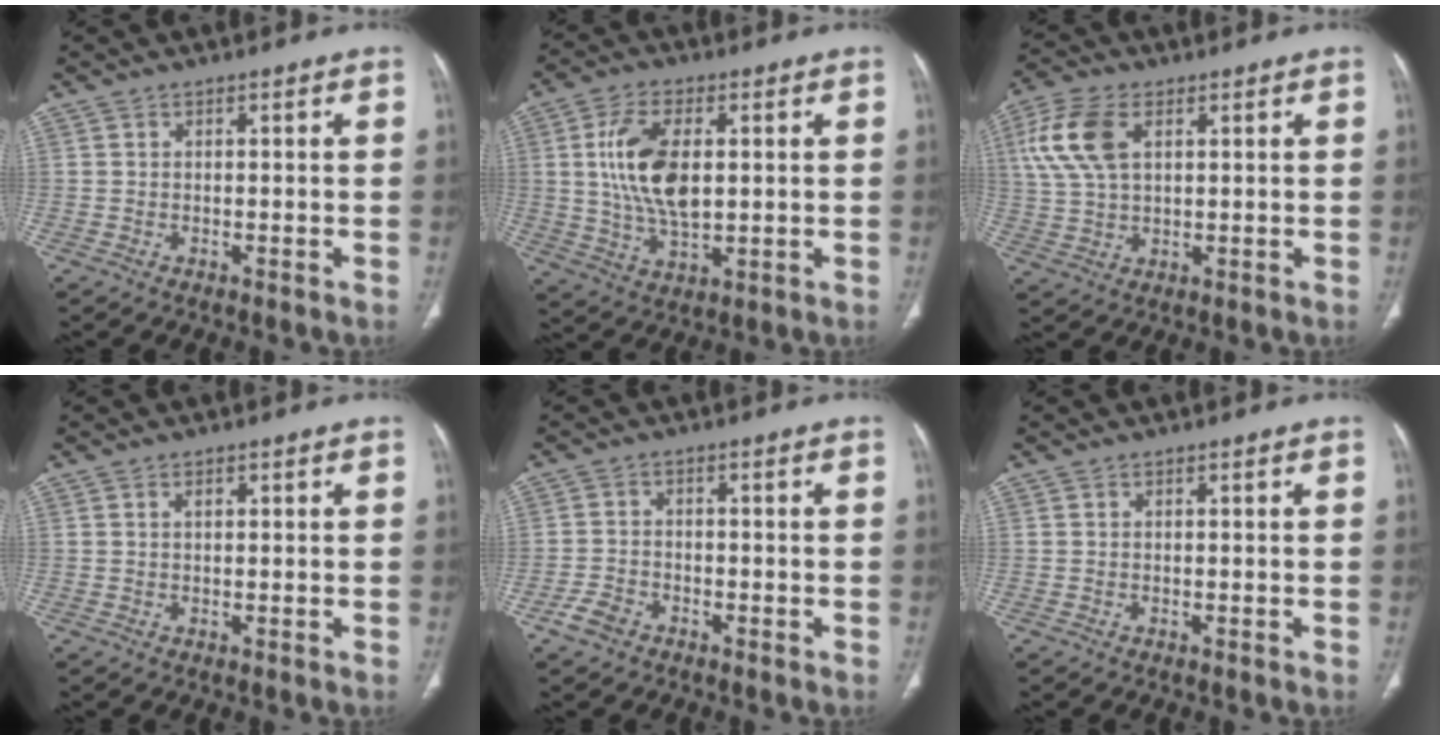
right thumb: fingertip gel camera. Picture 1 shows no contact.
{"total": 13.0, "force": [2.0, 6.7, 11.0], "torque": [-0.211, -0.007, 0.043]}
{"total": 10.6, "force": [3.4, 6.0, 8.0], "torque": [-0.178, 0.006, 0.069]}
{"total": 1.1, "force": [0.5, 0.5, 0.8], "torque": [-0.010, 0.000, 0.008]}
{"total": 3.6, "force": [-2.3, 2.3, 1.5], "torque": [-0.030, 0.012, -0.042]}
{"total": 0.0}